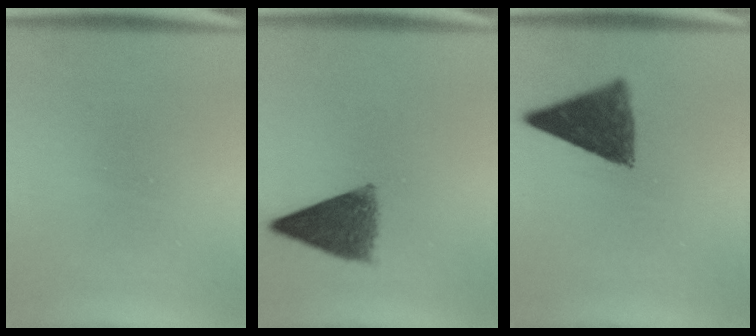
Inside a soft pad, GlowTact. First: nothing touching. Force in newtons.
{"total": 8.2}
{"total": 10.1}